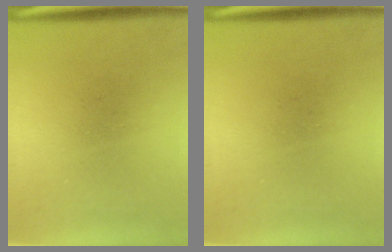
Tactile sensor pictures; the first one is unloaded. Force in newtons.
{"total": 0.0}